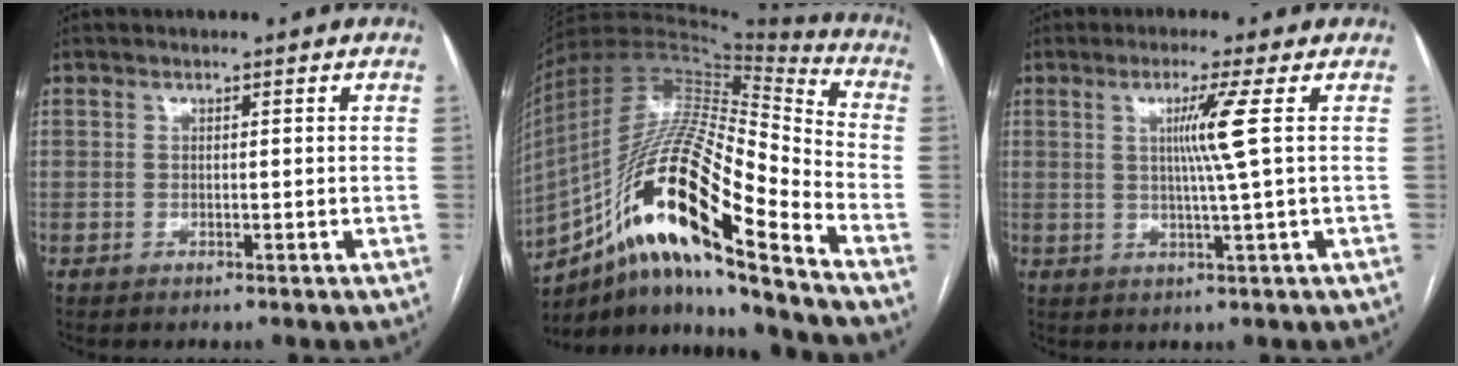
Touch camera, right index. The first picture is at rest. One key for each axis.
{"total": 24.7, "fx": -13.1, "fy": 3.4, "fz": 20.6, "tx": -0.382, "ty": -0.005, "tz": -0.228}
{"total": 5.3, "fx": 1.1, "fy": -1.8, "fz": 4.8, "tx": -0.093, "ty": -0.005, "tz": 0.023}